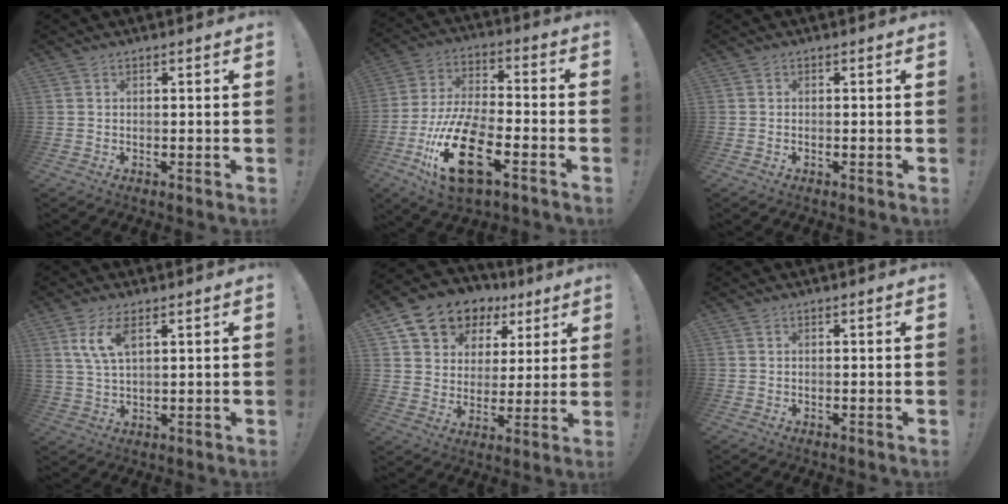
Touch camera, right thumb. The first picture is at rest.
{"total": 21.3, "force": [-9.4, 9.2, 16.7], "torque": [-0.342, 0.047, -0.149]}
{"total": 0.6, "force": [-0.4, 0.1, 0.3], "torque": [-0.013, 0.003, -0.007]}
{"total": 7.4, "force": [3.5, 2.9, 5.8], "torque": [-0.112, -0.011, 0.062]}
{"total": 11.7, "force": [7.0, 8.6, 3.6], "torque": [-0.066, -0.045, 0.140]}
{"total": 0.0}